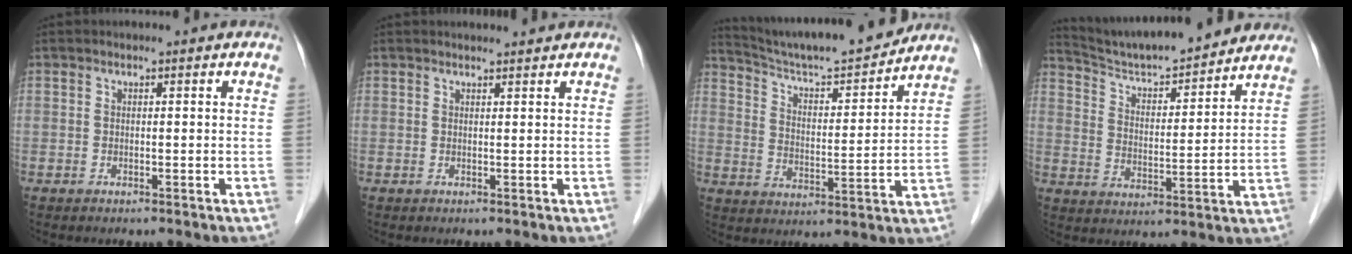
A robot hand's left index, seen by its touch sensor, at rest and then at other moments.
{"total": 2.5, "force": [2.4, 0.1, 0.5], "torque": [-0.009, 0.007, 0.028]}
{"total": 15.8, "force": [14.8, 0.1, 5.5], "torque": [-0.095, -0.007, 0.232]}
{"total": 16.2, "force": [15.1, 1.6, 5.8], "torque": [-0.096, -0.001, 0.230]}